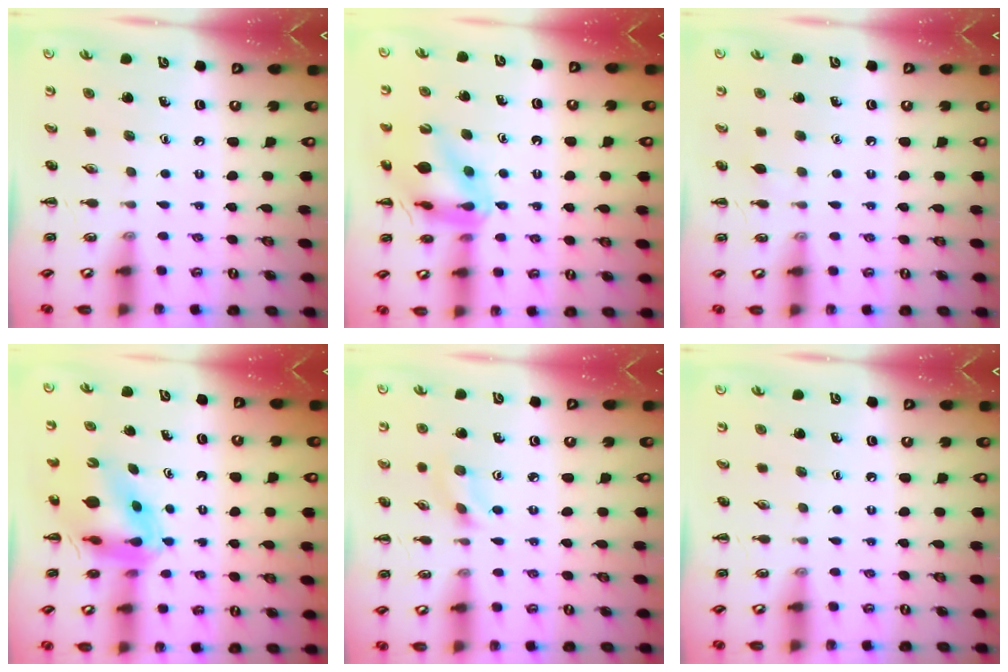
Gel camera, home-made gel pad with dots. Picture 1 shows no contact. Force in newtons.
{"total": 14.2, "press": 13.9, "slide": 2.7}
{"total": 2.8, "press": 2.6, "slide": 0.8}
{"total": 7.8, "press": 7.4, "slide": 2.4}
{"total": 2.0, "press": 1.9, "slide": 0.8}
{"total": 0.0}